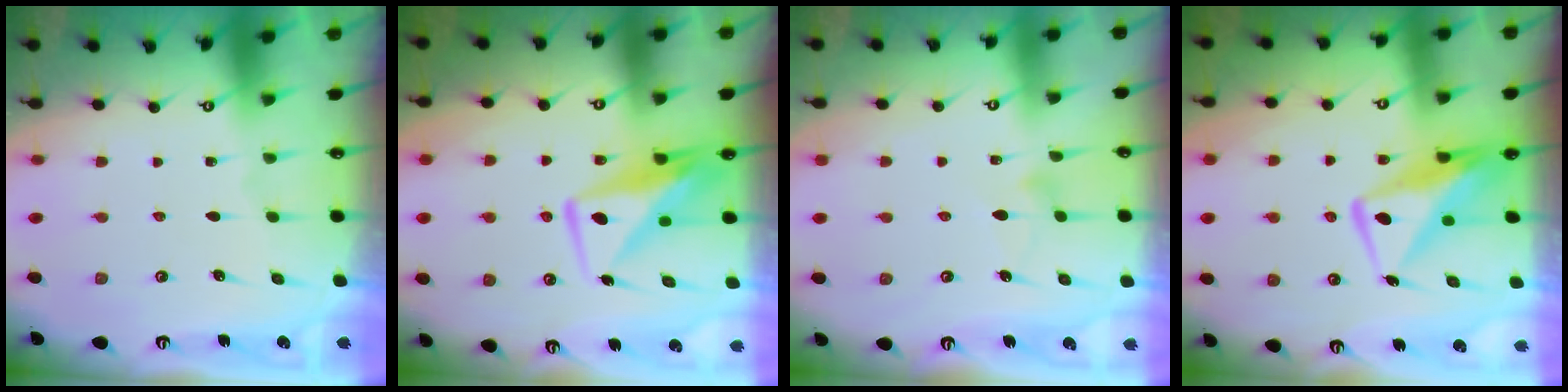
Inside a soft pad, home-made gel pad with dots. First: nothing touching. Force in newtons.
{"total": 9.3, "press": 9.3, "slide": 0.9}
{"total": 8.3, "press": 8.3, "slide": 0.5}
{"total": 11.5, "press": 11.5, "slide": 1.0}